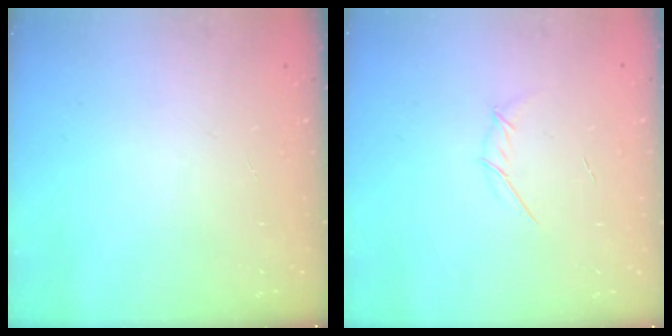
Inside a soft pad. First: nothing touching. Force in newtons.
{"total": 3.6, "press": 3.5, "slide": 0.9}